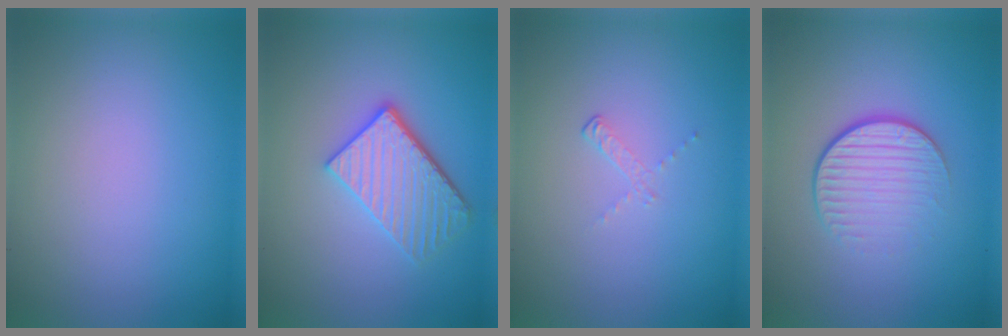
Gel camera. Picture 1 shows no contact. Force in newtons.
{"total": 4.0, "press": 3.4, "slide": 2.1}
{"total": 0.8, "press": 0.3, "slide": 0.7}
{"total": 4.2, "press": 2.6, "slide": 3.2}